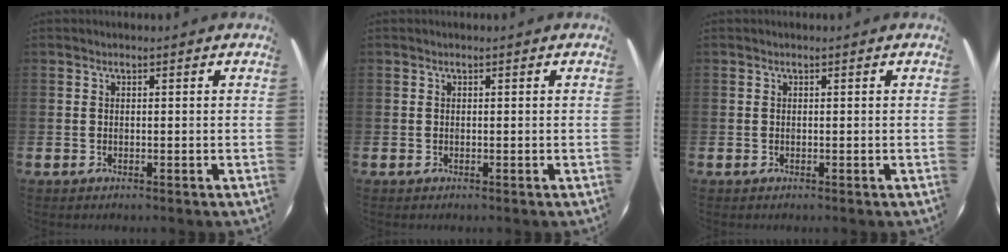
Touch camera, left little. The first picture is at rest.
{"total": 0.0}
{"total": 0.0}